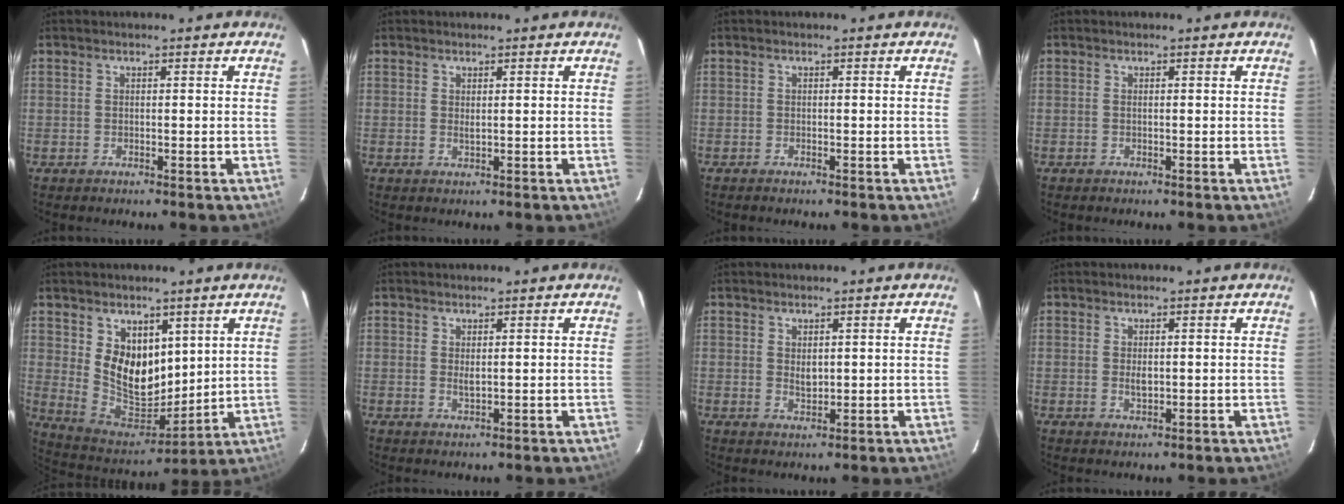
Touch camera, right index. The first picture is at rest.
{"total": 0.8, "force": [0.3, 0.4, 0.7], "torque": [-0.012, 0.001, 0.005]}
{"total": 0.5, "force": [-0.5, 0.2, 0.1], "torque": [-0.004, -0.001, -0.010]}
{"total": 0.0}
{"total": 12.5, "force": [4.5, 8.5, 7.9], "torque": [-0.141, -0.004, 0.107]}
{"total": 1.4, "force": [0.2, 0.7, 1.3], "torque": [-0.023, -0.001, 0.005]}
{"total": 2.3, "force": [0.4, 1.5, 1.7], "torque": [-0.024, 0.000, 0.010]}
{"total": 2.1, "force": [0.0, 1.2, 1.7], "torque": [-0.028, -0.001, 0.001]}